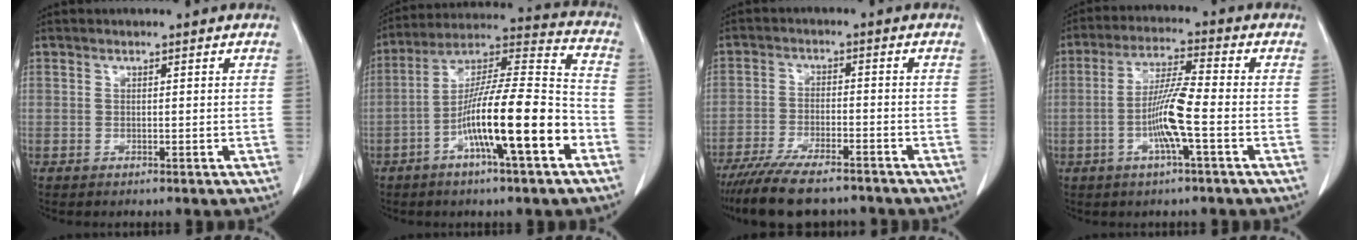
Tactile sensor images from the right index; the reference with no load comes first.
{"total": 17.8, "force": [-6.7, 1.6, 16.5], "torque": [-0.288, 0.002, -0.115]}
{"total": 12.3, "force": [-10.2, 3.0, 6.1], "torque": [-0.104, -0.019, -0.161]}
{"total": 8.8, "force": [-2.4, 0.3, 8.5], "torque": [-0.168, 0.002, -0.048]}